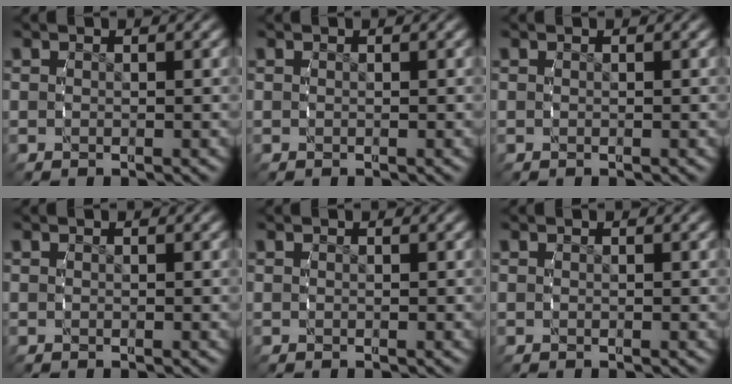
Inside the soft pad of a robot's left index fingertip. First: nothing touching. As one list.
[{"total": 0.0}, {"total": 0.0}, {"total": 0.0}, {"total": 0.0}, {"total": 0.0}]